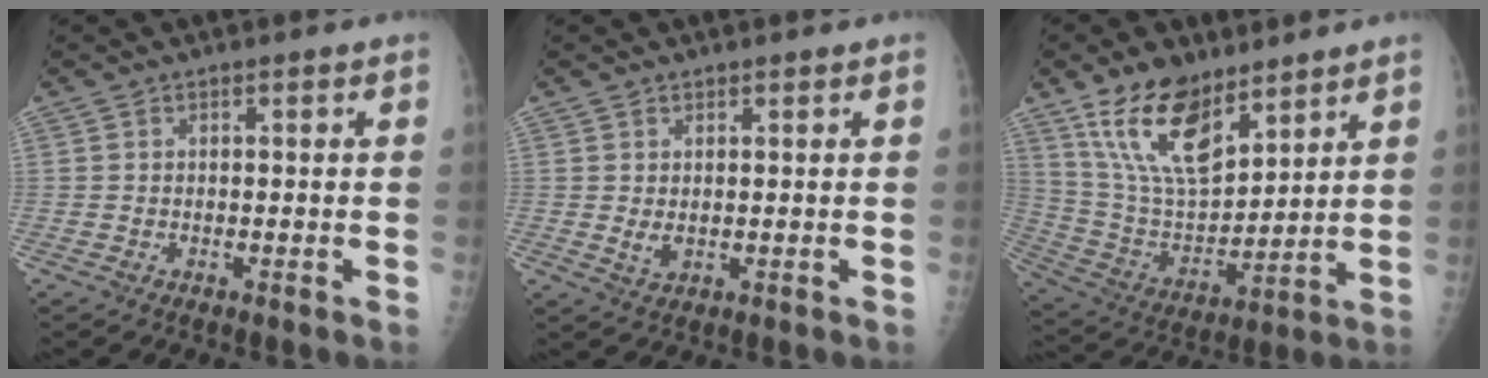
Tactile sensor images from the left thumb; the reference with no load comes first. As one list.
[{"total": 2.2, "force": [0.6, 1.4, 1.6], "torque": [-0.022, -0.008, 0.017]}, {"total": 16.1, "force": [10.5, 7.3, 9.8], "torque": [-0.147, -0.054, 0.213]}]